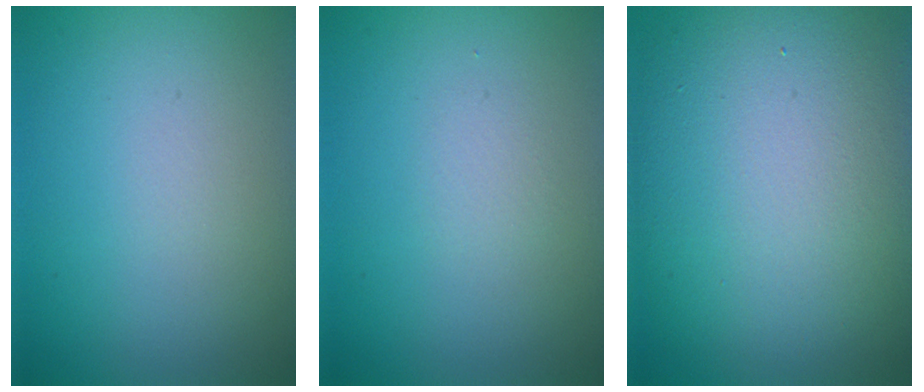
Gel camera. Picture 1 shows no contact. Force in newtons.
{"total": 0.7, "press": 0.7, "slide": 0.0}
{"total": 15.2, "press": 15.2, "slide": 0.6}